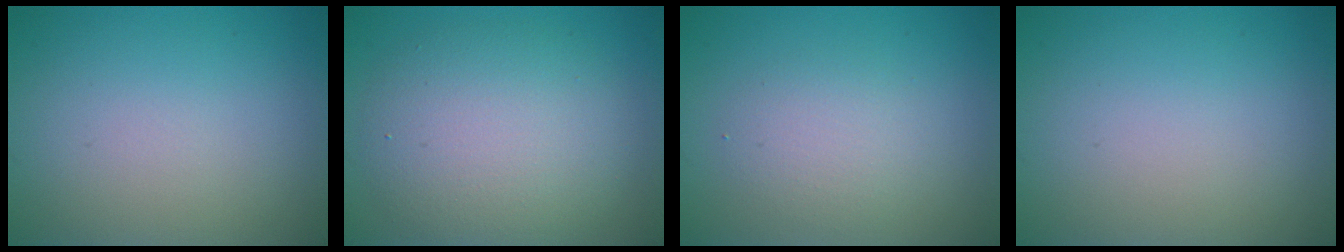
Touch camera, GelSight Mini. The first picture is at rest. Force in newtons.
{"total": 6.6, "press": 6.6, "slide": 0.4}
{"total": 2.4, "press": 2.4, "slide": 0.2}
{"total": 0.0}